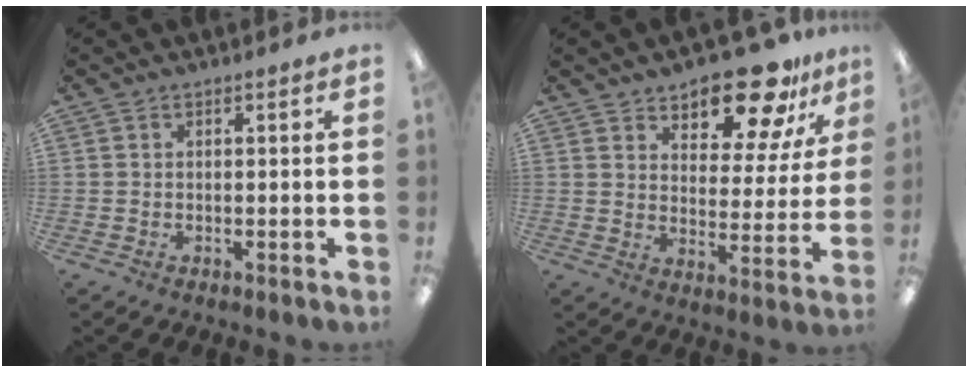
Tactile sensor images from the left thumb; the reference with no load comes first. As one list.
[{"total": 15.6, "force": [12.7, 6.2, 6.8], "torque": [-0.100, -0.088, 0.222]}]